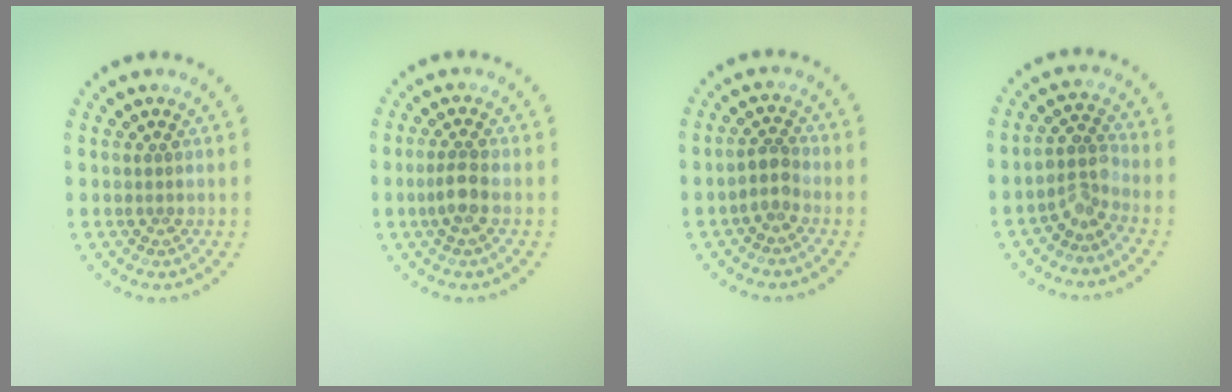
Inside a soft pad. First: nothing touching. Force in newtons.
{"total": 2.0, "press": 1.8, "slide": 0.9}
{"total": 1.9, "press": 1.6, "slide": 1.2}
{"total": 2.4, "press": 1.7, "slide": 1.6}